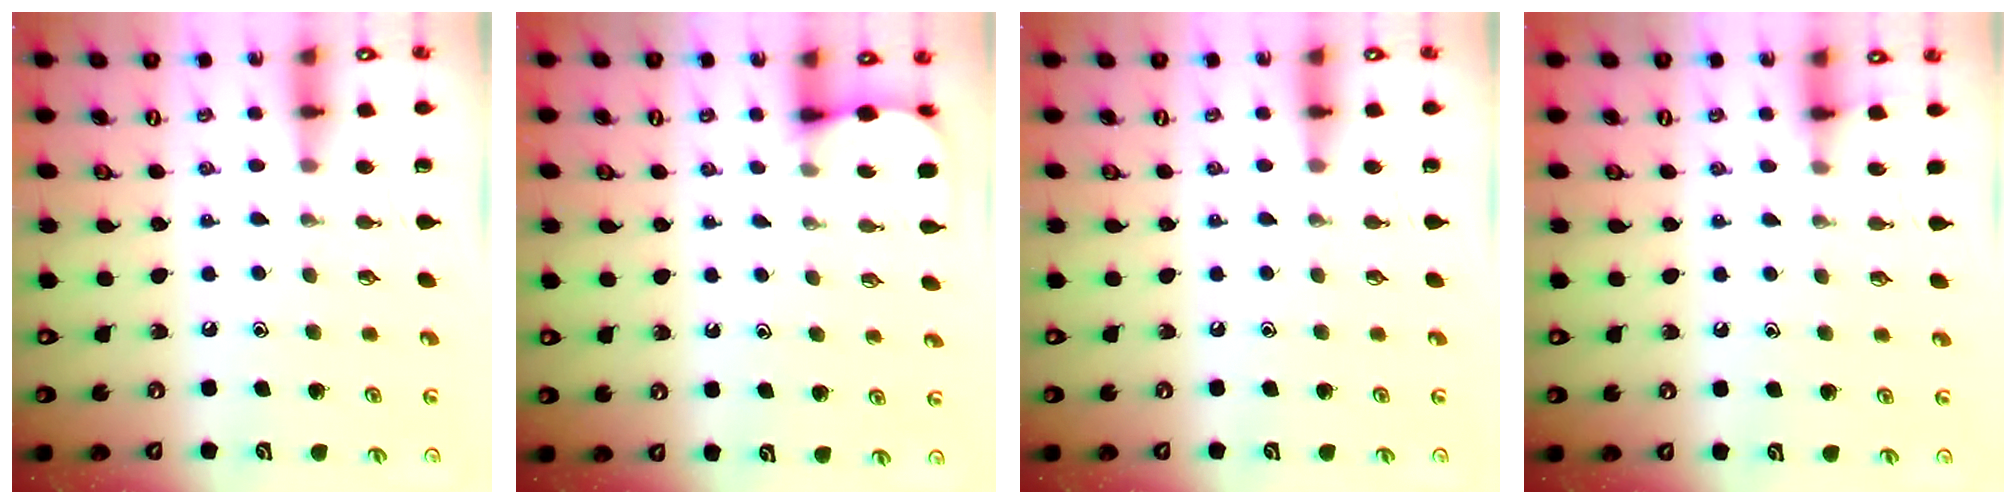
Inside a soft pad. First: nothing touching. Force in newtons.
{"total": 2.9, "press": 2.9, "slide": 0.3}
{"total": 0.0}
{"total": 2.8, "press": 2.8, "slide": 0.5}